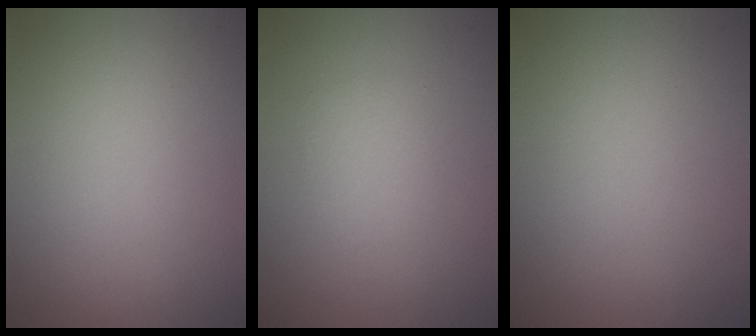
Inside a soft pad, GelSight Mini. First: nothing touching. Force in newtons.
{"total": 1.5, "press": 1.5, "slide": 0.1}
{"total": 0.0}